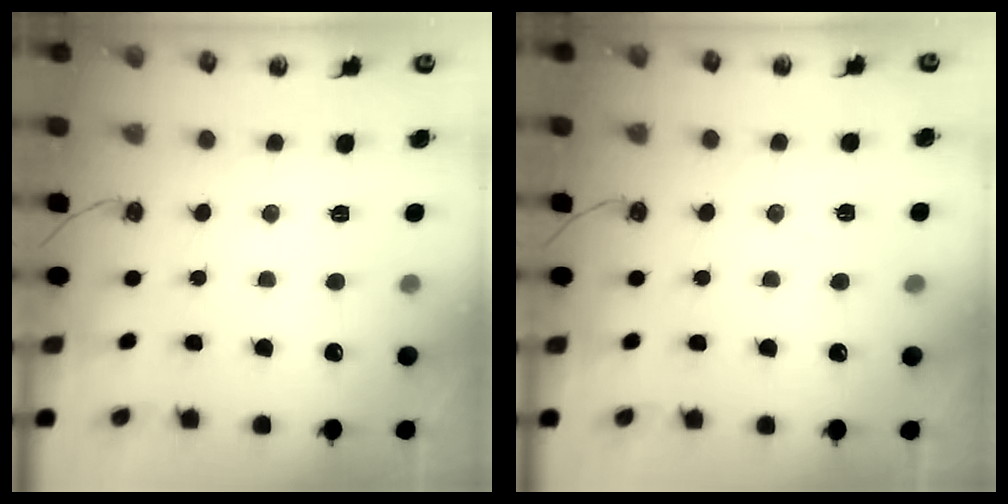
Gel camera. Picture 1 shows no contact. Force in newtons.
{"total": 3.3, "press": 2.8, "slide": 1.7}